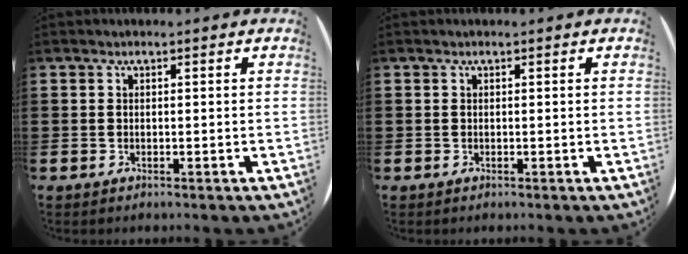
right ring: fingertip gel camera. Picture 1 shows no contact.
{"total": 0.0}